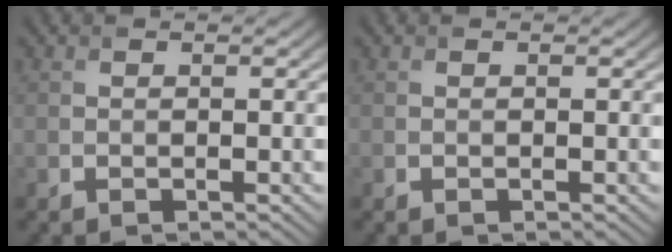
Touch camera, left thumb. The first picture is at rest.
{"total": 0.0}